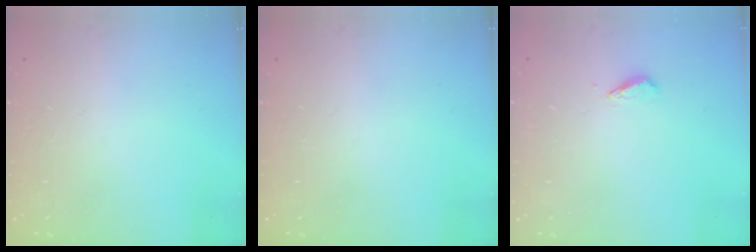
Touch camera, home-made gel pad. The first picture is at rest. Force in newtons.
{"total": 0.0}
{"total": 3.0, "press": 2.9, "slide": 0.6}